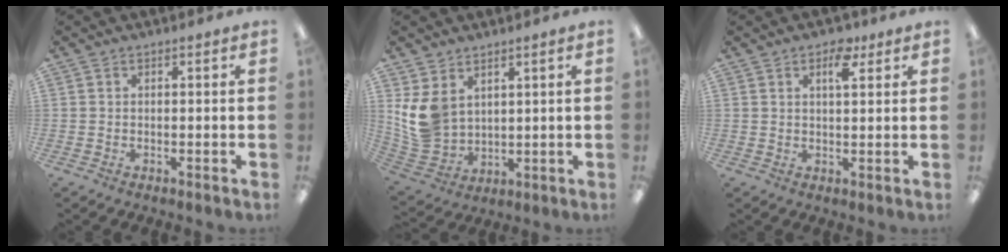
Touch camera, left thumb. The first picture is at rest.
{"total": 9.6, "force": [4.0, 7.2, 4.9], "torque": [-0.132, -0.011, 0.084]}
{"total": 4.7, "force": [2.8, 2.0, 3.3], "torque": [-0.033, -0.012, 0.040]}